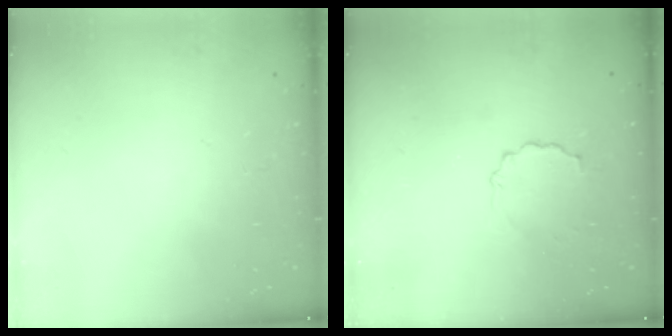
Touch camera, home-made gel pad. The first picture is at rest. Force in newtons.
{"total": 3.2, "press": 3.0, "slide": 1.2}